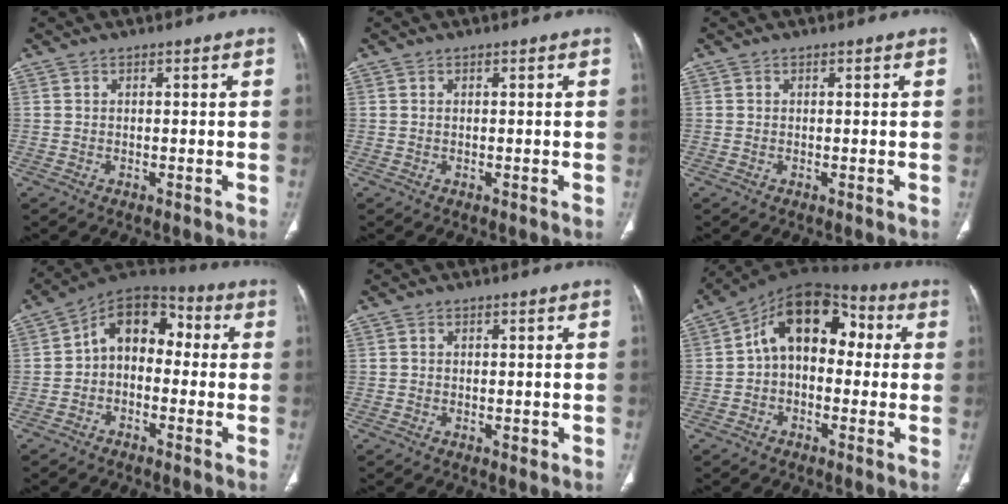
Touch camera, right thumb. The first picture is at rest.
{"total": 0.0}
{"total": 0.0}
{"total": 10.7, "force": [-0.2, 7.6, 7.6], "torque": [-0.081, 0.042, -0.025]}
{"total": 0.8, "force": [-0.1, 0.6, 0.5], "torque": [-0.002, -0.001, -0.002]}
{"total": 13.7, "force": [1.2, 9.3, 10.0], "torque": [-0.114, 0.049, 0.003]}